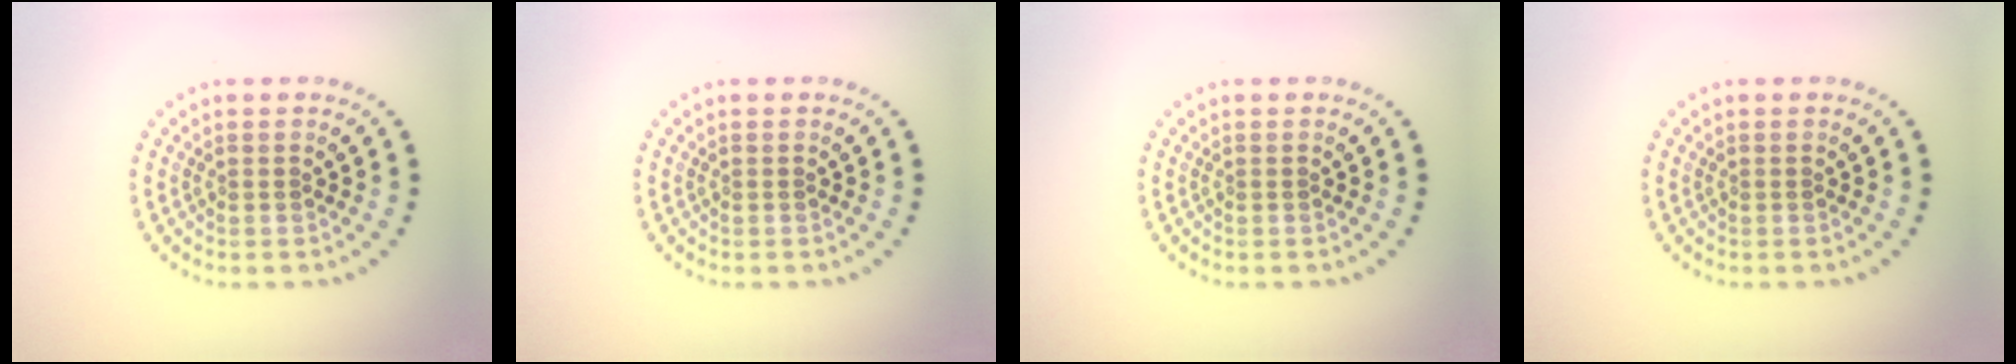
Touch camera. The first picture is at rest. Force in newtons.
{"total": 0.0}
{"total": 0.0}
{"total": 0.0}